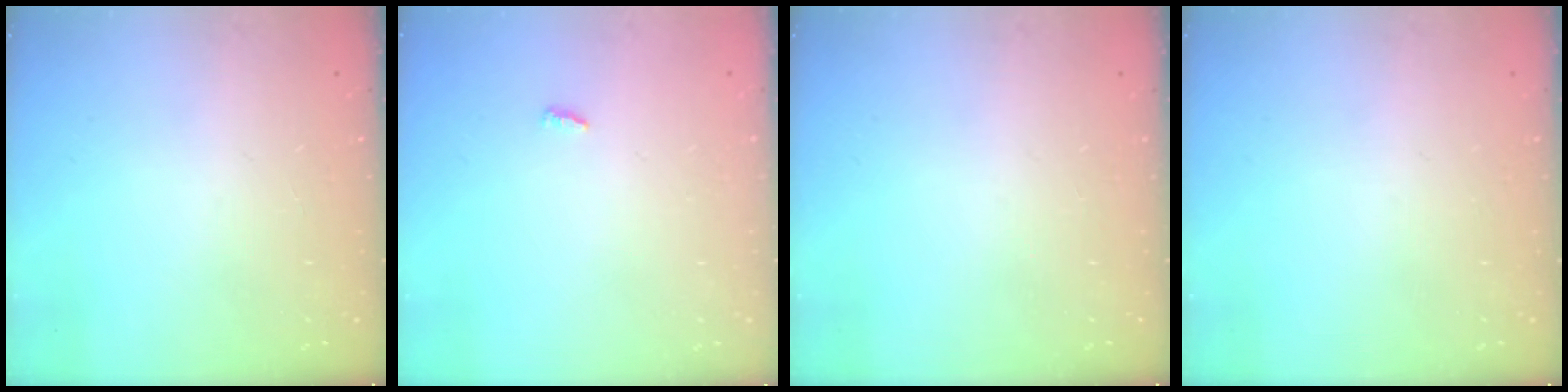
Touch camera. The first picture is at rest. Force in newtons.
{"total": 2.7, "press": 2.7, "slide": 0.2}
{"total": 0.0}
{"total": 0.0}